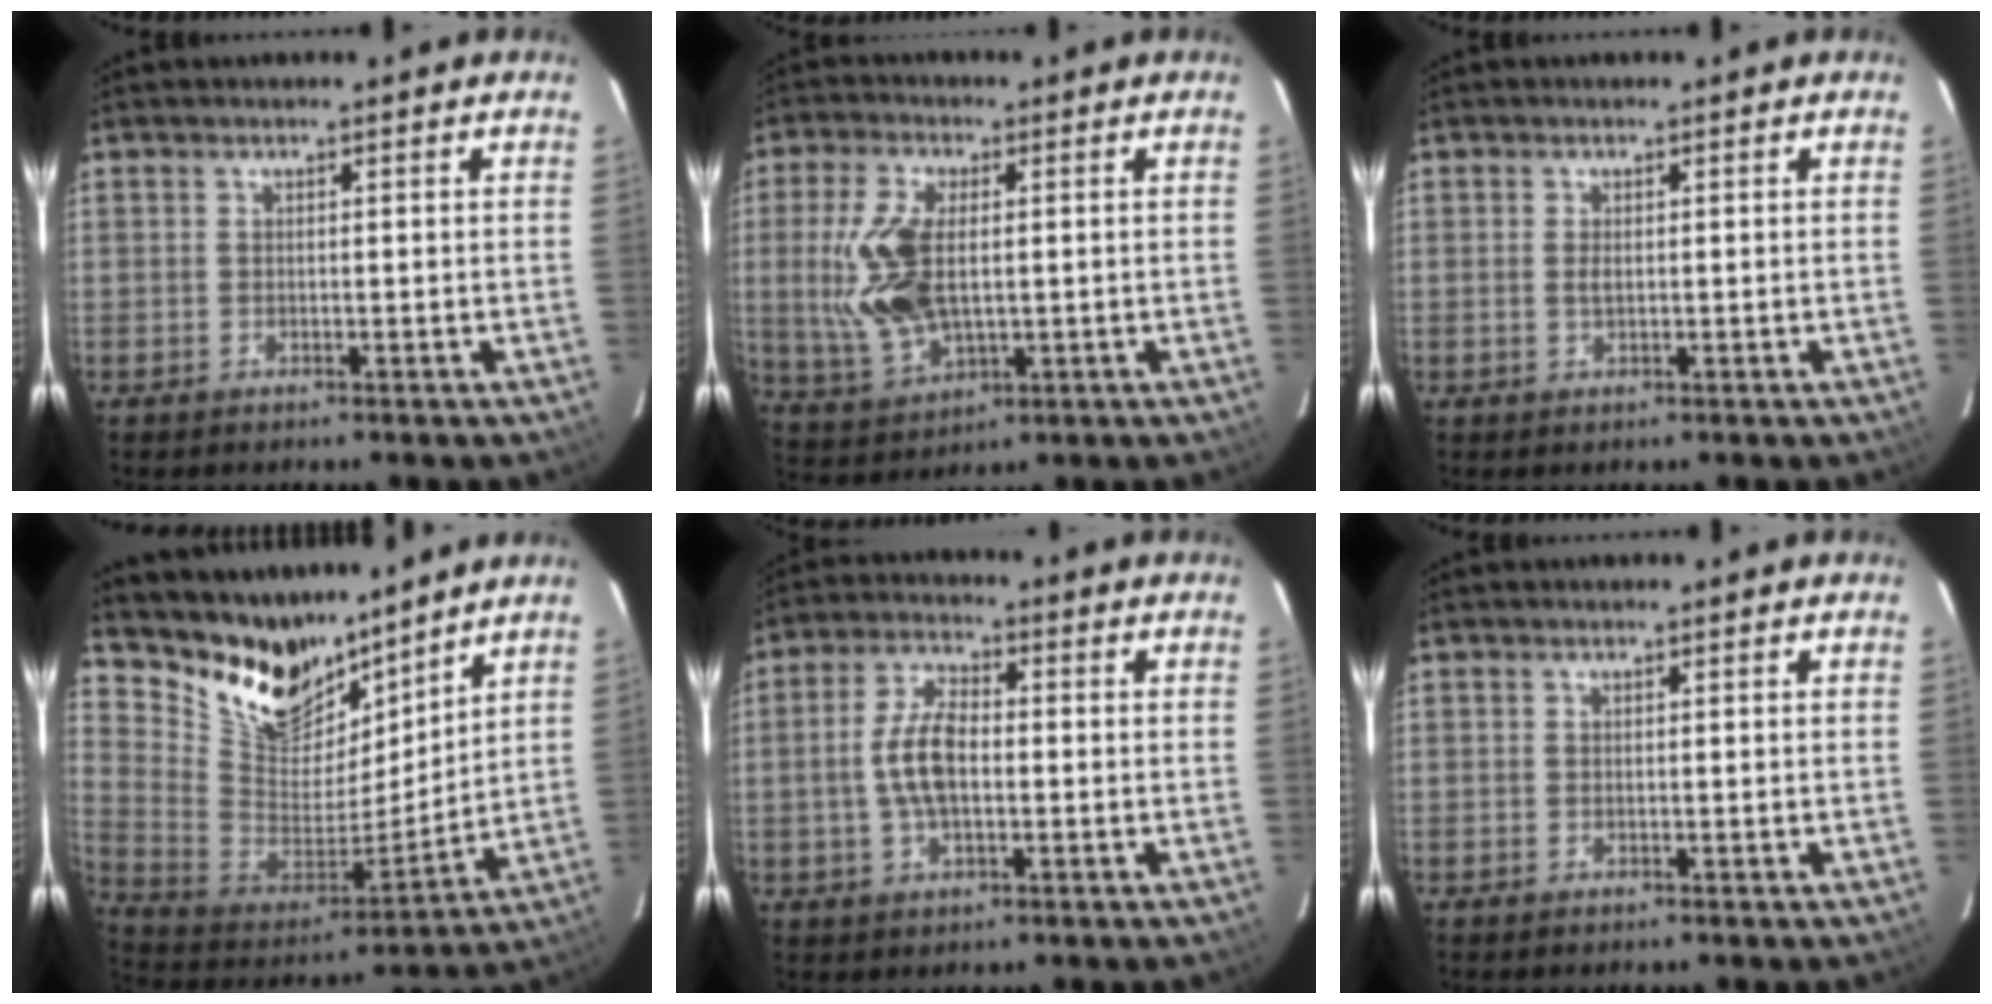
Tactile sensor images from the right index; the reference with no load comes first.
{"total": 13.1, "force": [0.7, 6.9, 11.1], "torque": [-0.236, -0.002, 0.025]}
{"total": 1.3, "force": [0.0, 0.7, 1.1], "torque": [-0.023, 0.000, -0.001]}
{"total": 17.9, "force": [13.7, 9.3, 6.8], "torque": [-0.173, -0.006, 0.265]}
{"total": 8.0, "force": [-0.9, 3.9, 6.9], "torque": [-0.139, 0.010, -0.014]}
{"total": 0.0}